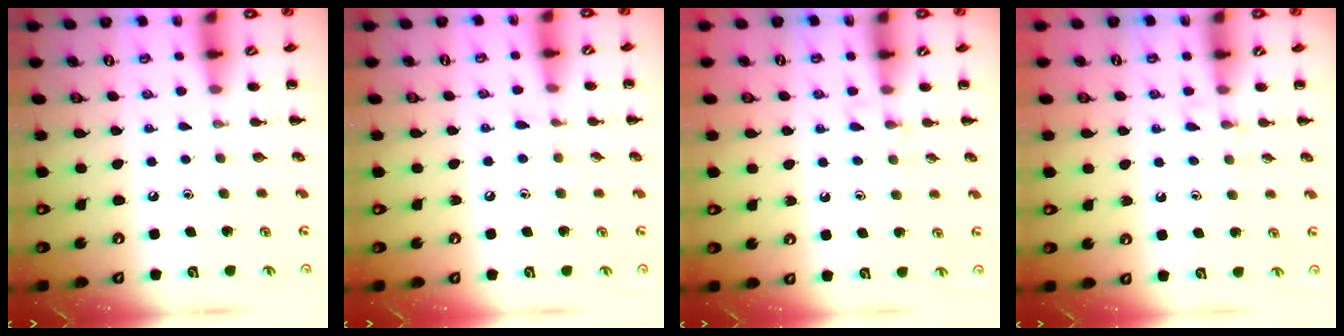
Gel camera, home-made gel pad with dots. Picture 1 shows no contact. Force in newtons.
{"total": 4.7, "press": 4.4, "slide": 1.7}
{"total": 2.2, "press": 2.0, "slide": 1.0}
{"total": 2.2, "press": 2.0, "slide": 1.0}